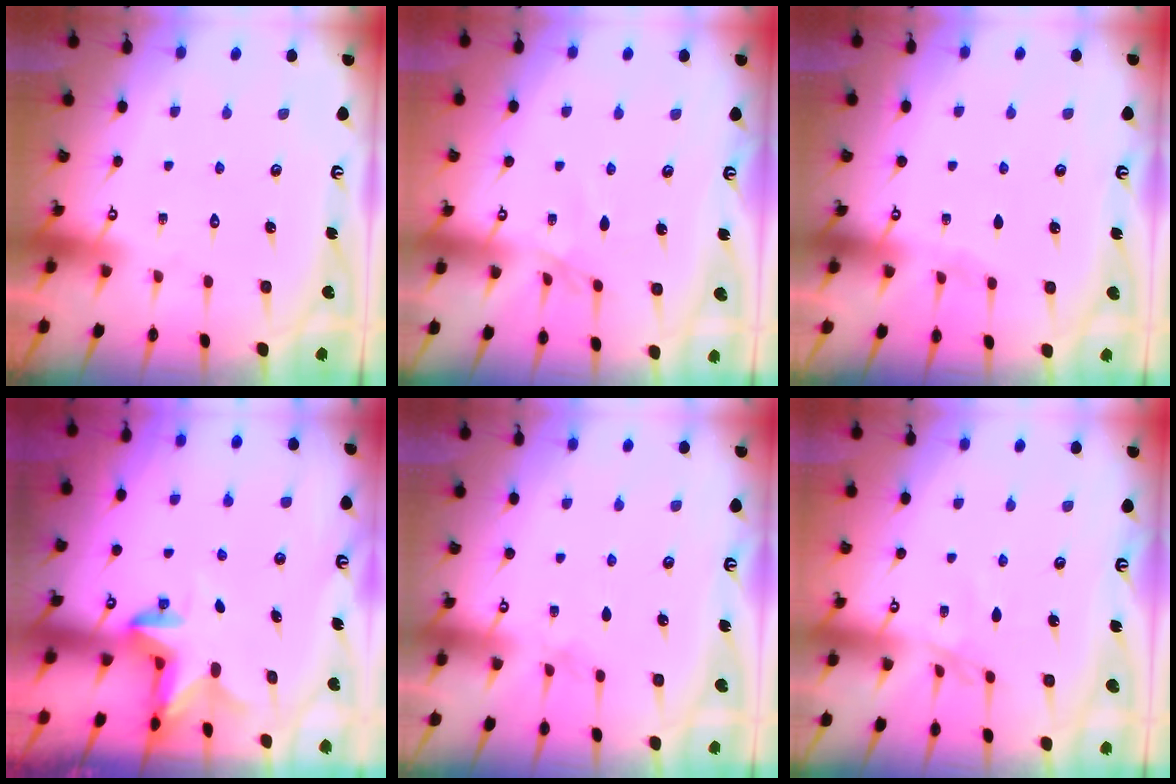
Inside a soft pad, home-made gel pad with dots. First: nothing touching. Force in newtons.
{"total": 2.2, "press": 2.1, "slide": 0.5}
{"total": 2.3, "press": 2.3, "slide": 0.4}
{"total": 2.6, "press": 2.5, "slide": 0.5}
{"total": 4.8, "press": 3.9, "slide": 2.7}
{"total": 2.0, "press": 1.9, "slide": 0.4}